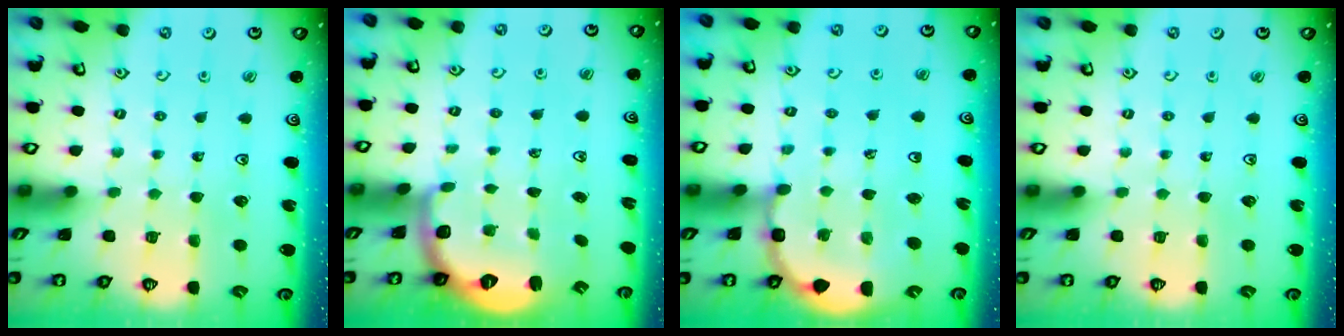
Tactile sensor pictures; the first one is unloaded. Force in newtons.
{"total": 2.5, "press": 1.9, "slide": 1.6}
{"total": 6.4, "press": 6.2, "slide": 1.6}
{"total": 0.0}